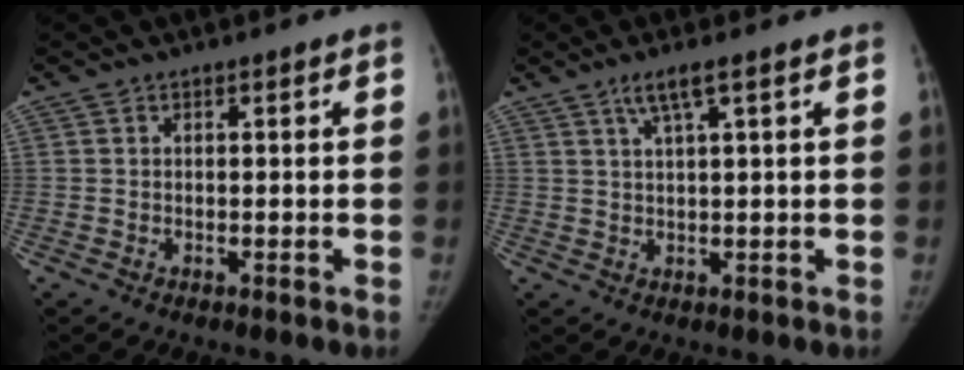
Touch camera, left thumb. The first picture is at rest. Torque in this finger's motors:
{"motor_torque": [-0.26, 0.21, 0.28, -0.56, -0.01]}